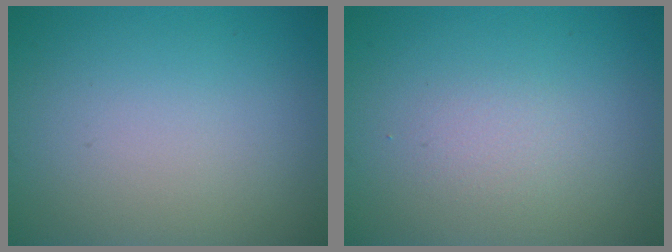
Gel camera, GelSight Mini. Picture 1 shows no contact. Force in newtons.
{"total": 1.2, "press": 1.2, "slide": 0.1}